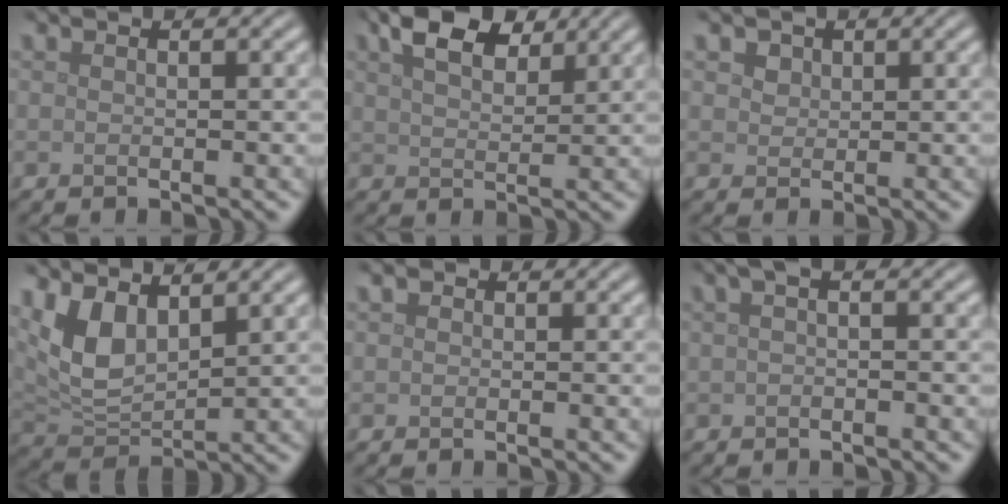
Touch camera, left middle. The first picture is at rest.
{"total": 5.9, "force": [3.9, 2.7, 3.6], "torque": [-0.063, 0.020, 0.059]}
{"total": 2.4, "force": [1.4, 1.7, 1.0], "torque": [-0.024, 0.004, 0.022]}
{"total": 5.6, "force": [2.5, 3.0, 4.1], "torque": [-0.092, -0.006, 0.050]}
{"total": 0.7, "force": [0.1, 0.6, 0.3], "torque": [-0.002, -0.001, -0.004]}
{"total": 1.8, "force": [0.5, 0.6, 1.7], "torque": [-0.025, 0.006, 0.000]}